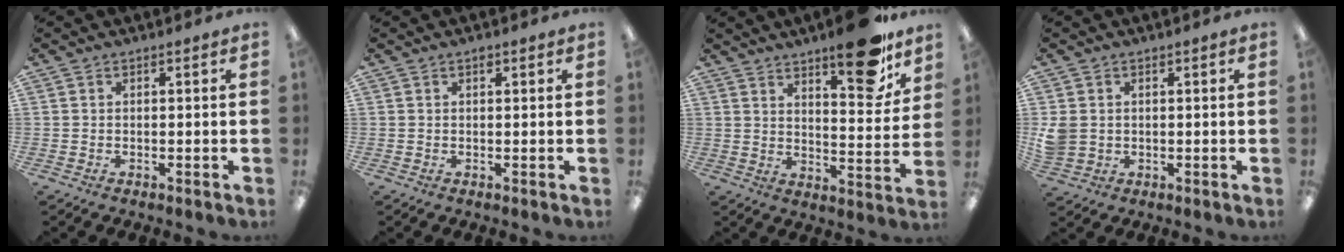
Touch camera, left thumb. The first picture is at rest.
{"total": 1.0, "force": [0.6, 0.4, 0.6], "torque": [-0.013, 0.002, 0.011]}
{"total": 16.4, "force": [11.6, 5.5, 10.2], "torque": [-0.115, -0.081, 0.183]}
{"total": 4.5, "force": [0.7, 4.0, 1.8], "torque": [-0.035, 0.004, 0.015]}